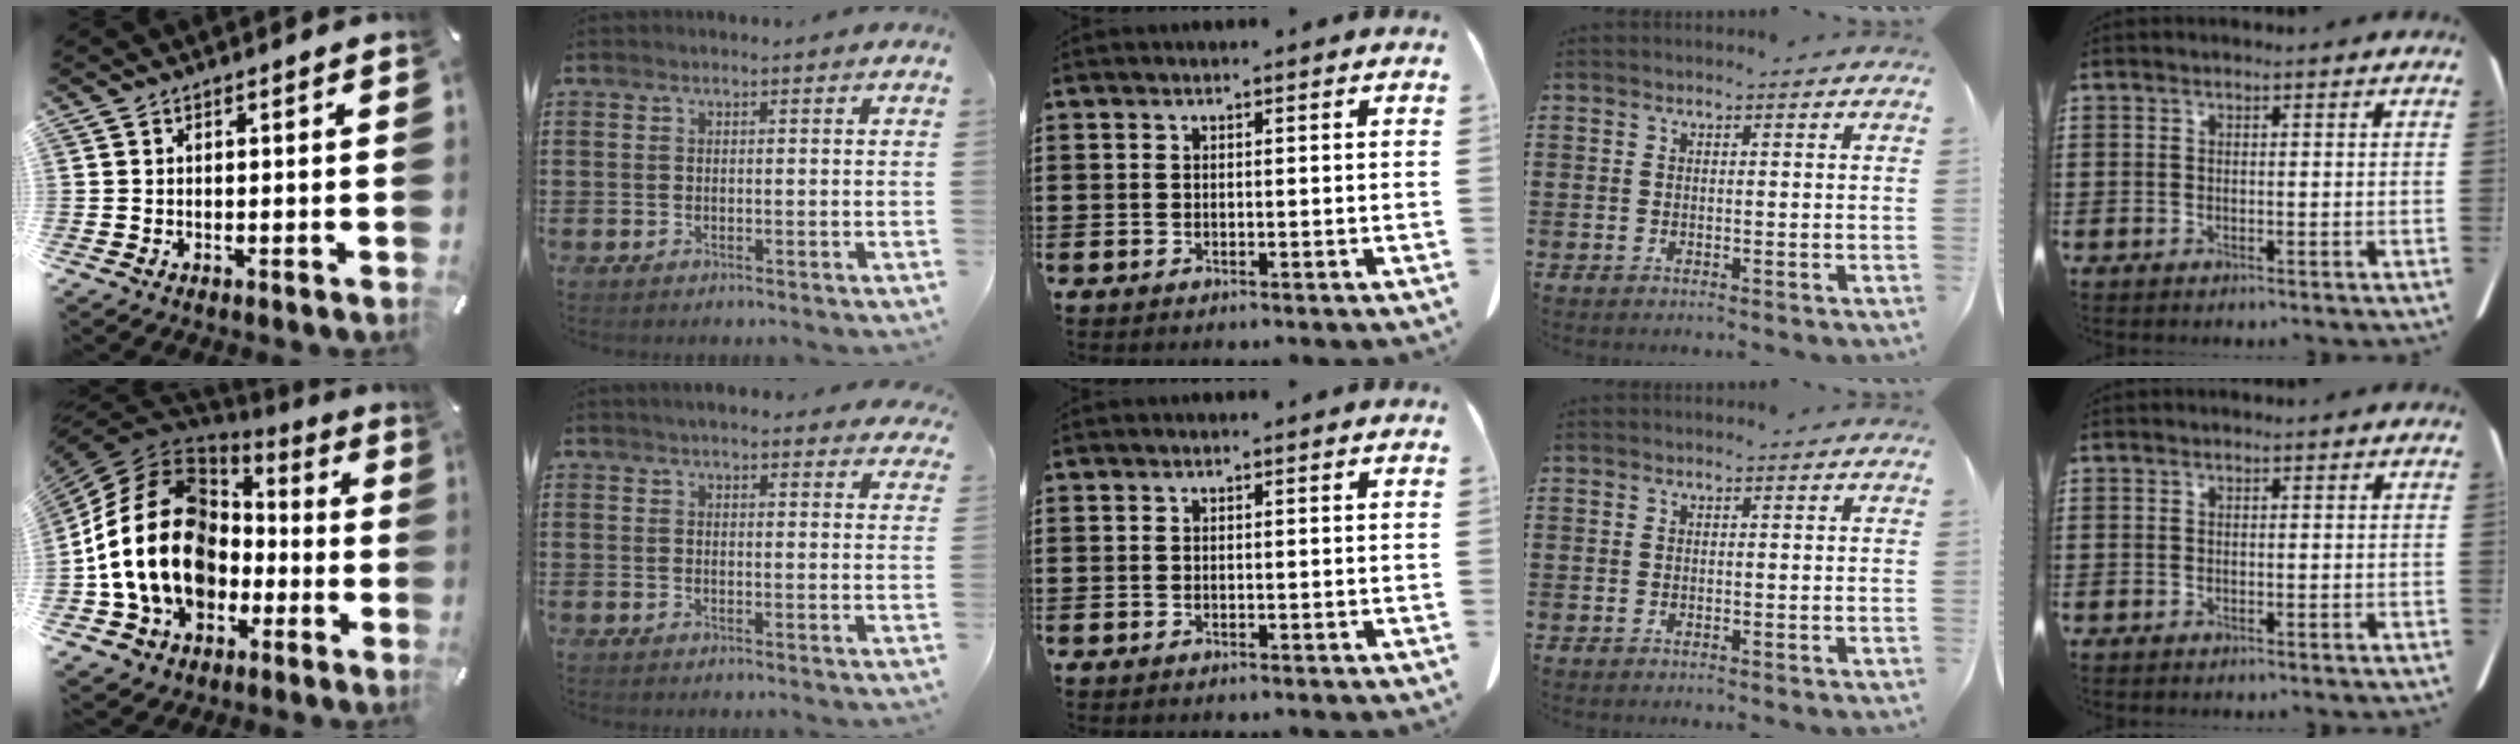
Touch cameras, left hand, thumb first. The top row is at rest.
{"thumb": {"total": 21.8, "force": [-2.6, 16.8, 13.6], "torque": [-0.294, 0.016, -0.041]}, "index": {"total": 3.4, "force": [3.3, 0.3, 0.7], "torque": [-0.023, -0.005, 0.061]}}